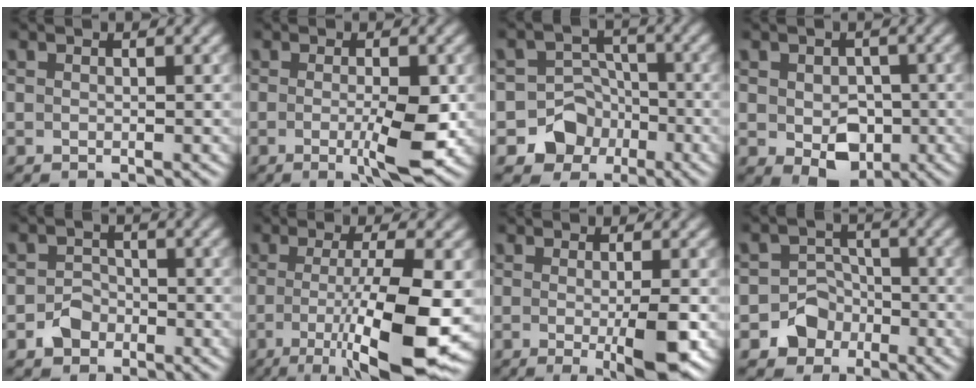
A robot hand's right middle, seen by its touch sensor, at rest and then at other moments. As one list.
[{"total": 4.3, "force": [-0.7, 0.8, 4.2], "torque": [-0.070, -0.011, -0.011]}, {"total": 5.2, "force": [-2.6, 4.4, 1.1], "torque": [0.018, 0.009, -0.059]}, {"total": 4.6, "force": [-0.9, 3.2, 3.1], "torque": [-0.048, -0.012, -0.011]}, {"total": 2.0, "force": [-1.1, 1.6, 0.6], "torque": [-0.003, 0.006, -0.023]}, {"total": 10.8, "force": [-2.5, 2.4, 10.2], "torque": [-0.153, -0.024, -0.039]}, {"total": 4.4, "force": [-0.9, 0.7, 4.3], "torque": [-0.065, -0.011, -0.010]}, {"total": 3.5, "force": [-1.8, 3.0, 0.6], "torque": [0.017, 0.010, -0.036]}]